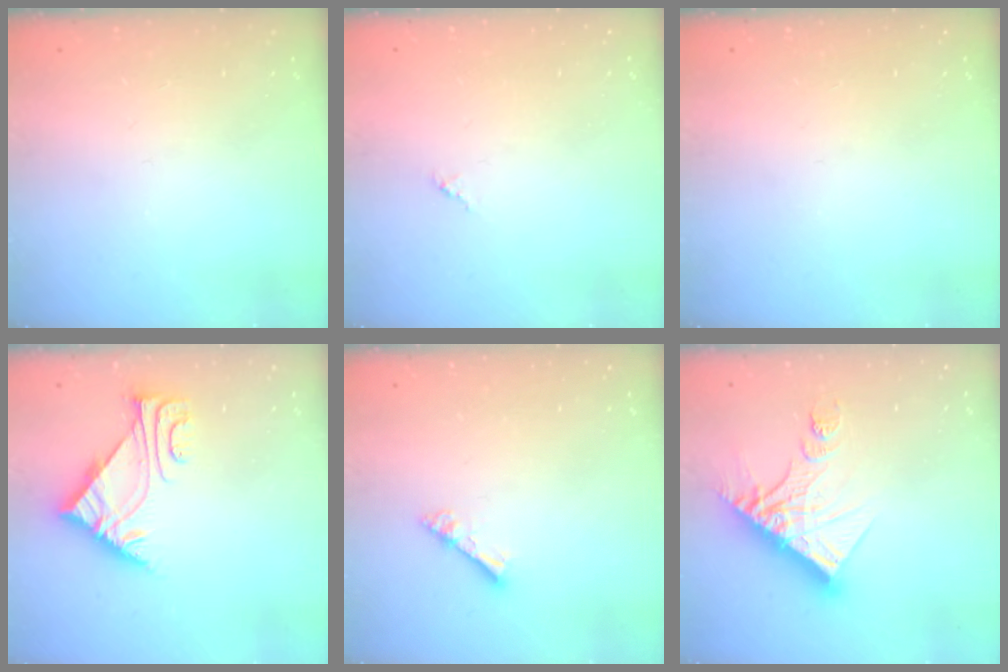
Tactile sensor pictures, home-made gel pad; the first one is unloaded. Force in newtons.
{"total": 0.0}
{"total": 0.0}
{"total": 6.2, "press": 6.2, "slide": 0.2}
{"total": 2.8, "press": 2.8, "slide": 0.2}
{"total": 13.4, "press": 13.4, "slide": 1.1}